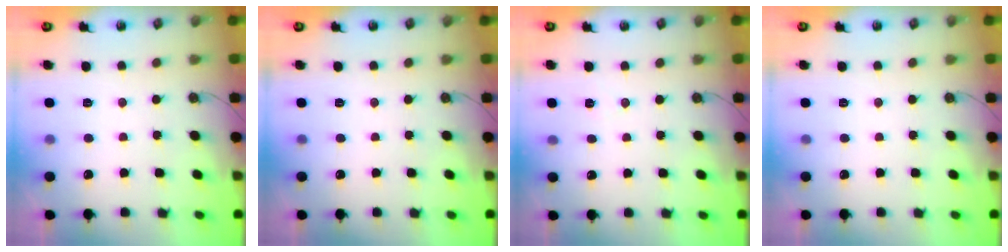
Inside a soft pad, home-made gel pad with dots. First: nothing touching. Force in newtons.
{"total": 0.0}
{"total": 5.2, "press": 2.8, "slide": 4.3}
{"total": 0.0}